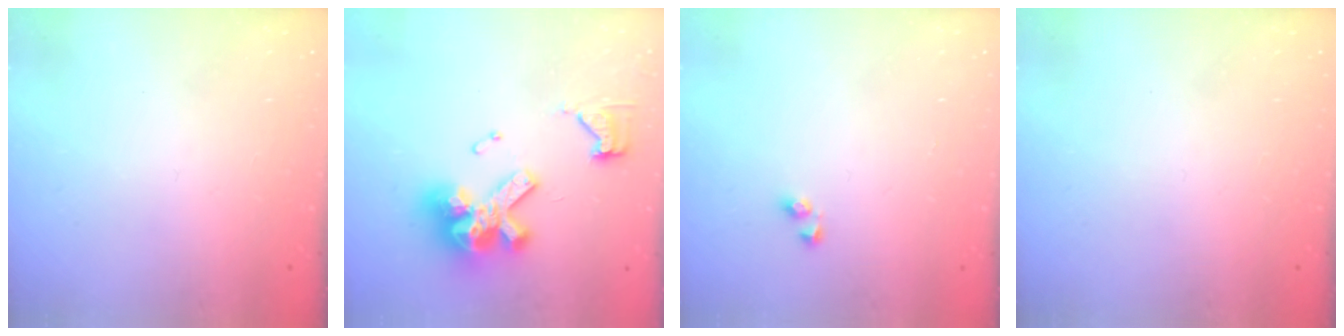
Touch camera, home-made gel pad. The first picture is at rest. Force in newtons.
{"total": 14.8, "press": 14.7, "slide": 1.8}
{"total": 2.9, "press": 2.7, "slide": 1.1}
{"total": 0.0}